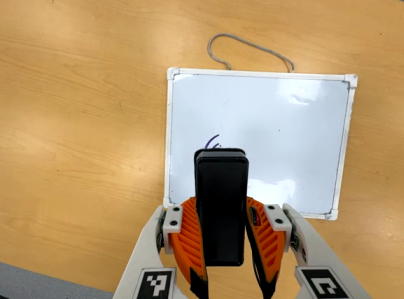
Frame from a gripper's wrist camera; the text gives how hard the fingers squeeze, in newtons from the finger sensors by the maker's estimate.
{"total": 8.8, "left": 6.5, "right": 11.2}